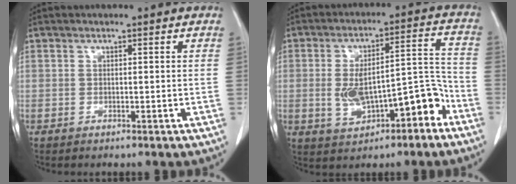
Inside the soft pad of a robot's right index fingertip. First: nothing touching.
{"total": 11.4, "force": [-4.0, 4.2, 9.8], "torque": [-0.152, 0.037, -0.048]}